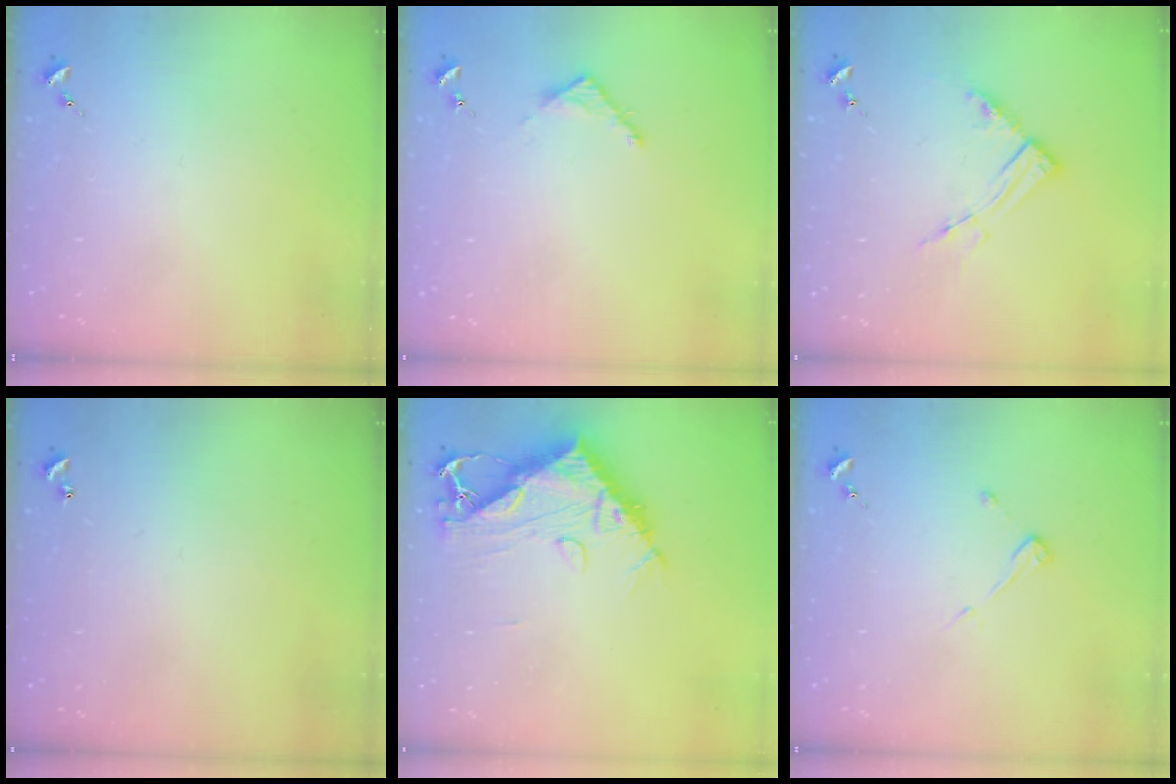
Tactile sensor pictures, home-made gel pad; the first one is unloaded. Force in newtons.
{"total": 3.5, "press": 3.5, "slide": 0.3}
{"total": 8.9, "press": 8.9, "slide": 0.8}
{"total": 0.9, "press": 0.9, "slide": 0.2}
{"total": 13.4, "press": 13.3, "slide": 1.5}
{"total": 3.8, "press": 3.8, "slide": 0.3}